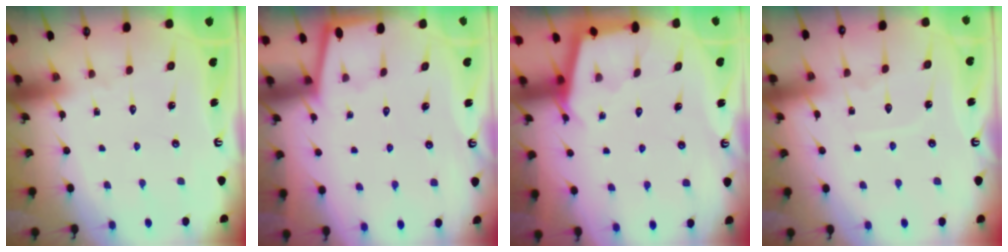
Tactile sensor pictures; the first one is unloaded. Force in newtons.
{"total": 1.3, "press": 1.2, "slide": 0.2}
{"total": 3.0, "press": 3.0, "slide": 0.3}
{"total": 5.1, "press": 5.1, "slide": 0.6}